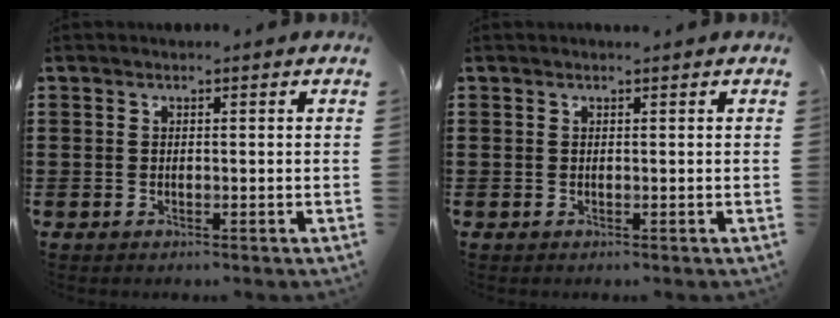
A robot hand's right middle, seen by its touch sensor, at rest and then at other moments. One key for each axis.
{"total": 0.5, "fx": 0.5, "fy": -0.1, "fz": 0.0, "tx": -0.001, "ty": -0.003, "tz": 0.010}